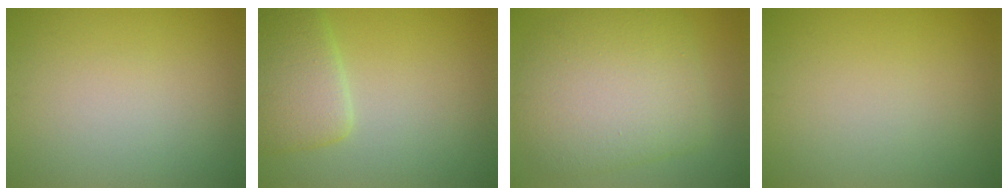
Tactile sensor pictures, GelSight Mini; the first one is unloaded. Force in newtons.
{"total": 4.2, "press": 4.2, "slide": 0.2}
{"total": 8.2, "press": 8.2, "slide": 0.3}
{"total": 0.0}